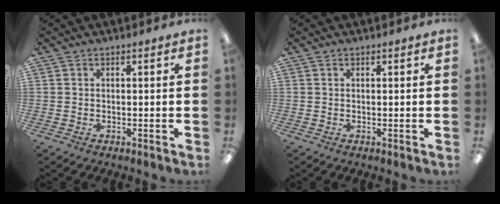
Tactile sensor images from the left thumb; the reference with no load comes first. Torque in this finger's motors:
{"motor_torque": [-0.04, -0.22, -0.48, 0.28, -0.03]}